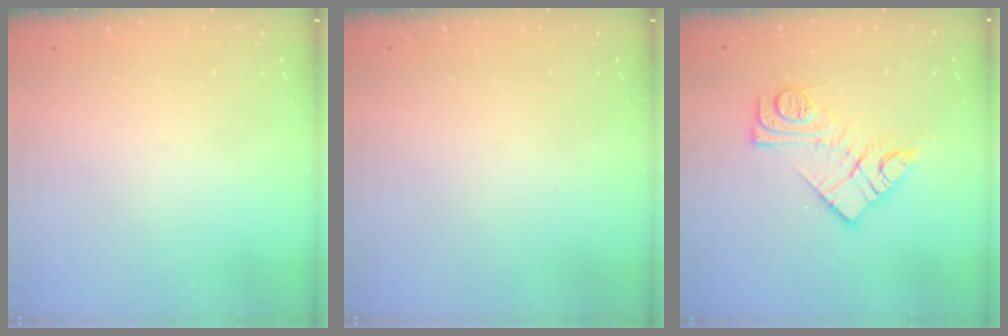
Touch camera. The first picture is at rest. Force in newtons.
{"total": 0.0}
{"total": 12.6, "press": 12.6, "slide": 0.8}